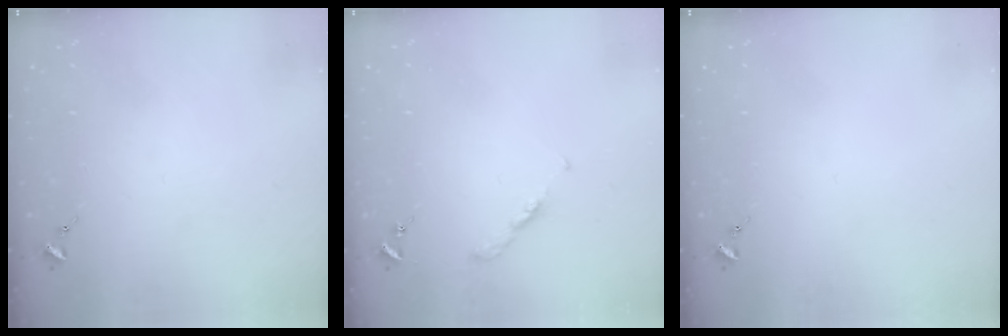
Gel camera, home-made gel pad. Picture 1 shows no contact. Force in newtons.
{"total": 3.5, "press": 3.5, "slide": 0.4}
{"total": 0.0}